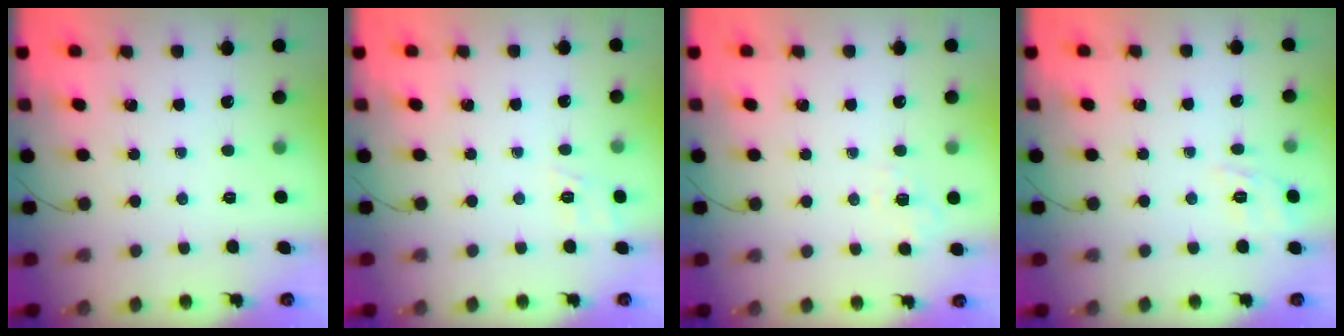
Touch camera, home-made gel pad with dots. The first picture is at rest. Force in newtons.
{"total": 2.8, "press": 2.2, "slide": 1.7}
{"total": 2.4, "press": 1.7, "slide": 1.7}
{"total": 2.7, "press": 2.1, "slide": 1.7}